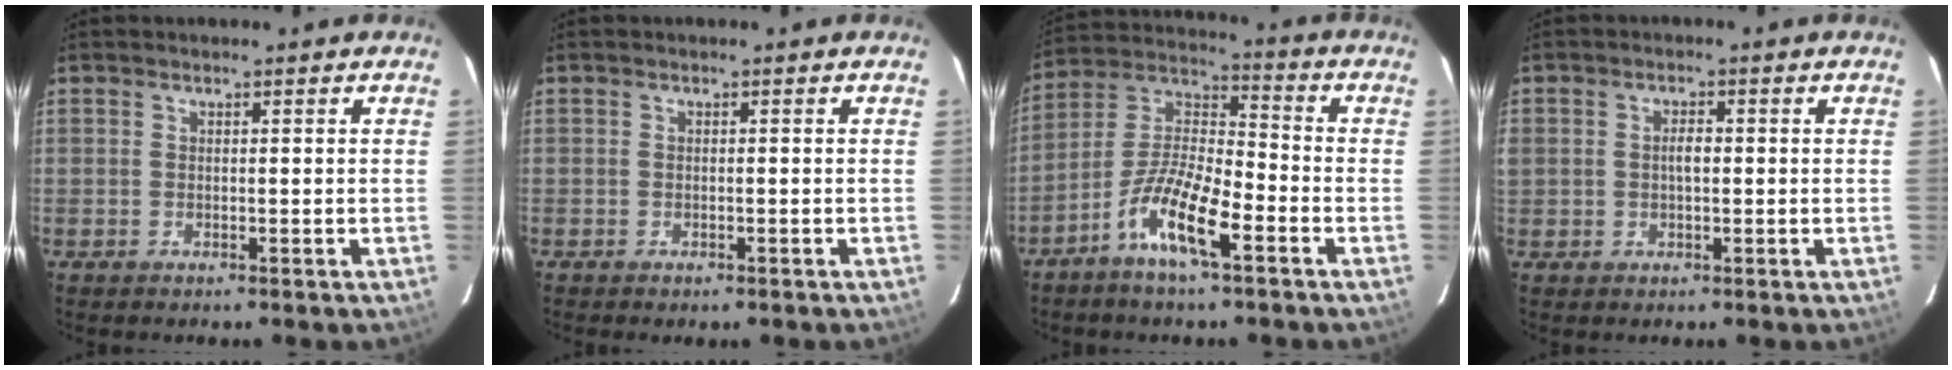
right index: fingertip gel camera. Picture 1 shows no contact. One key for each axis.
{"total": 0.9, "fx": -0.7, "fy": 0.4, "fz": 0.3, "tx": -0.007, "ty": -0.001, "tz": -0.009}
{"total": 11.8, "fx": -6.6, "fy": 2.8, "fz": 9.4, "tx": -0.188, "ty": 0.005, "tz": -0.128}
{"total": 3.0, "fx": 0.0, "fy": 2.1, "fz": 2.1, "tx": -0.034, "ty": 0.005, "tz": 0.000}